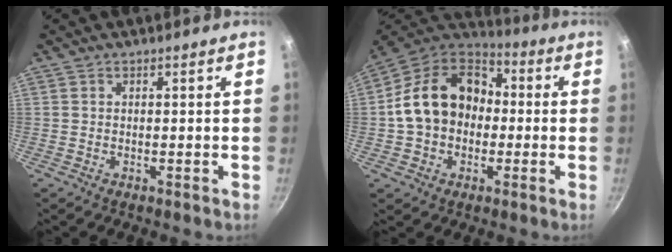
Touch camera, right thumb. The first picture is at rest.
{"total": 17.7, "force": [0.1, 13.7, 11.3], "torque": [-0.167, 0.042, -0.010]}